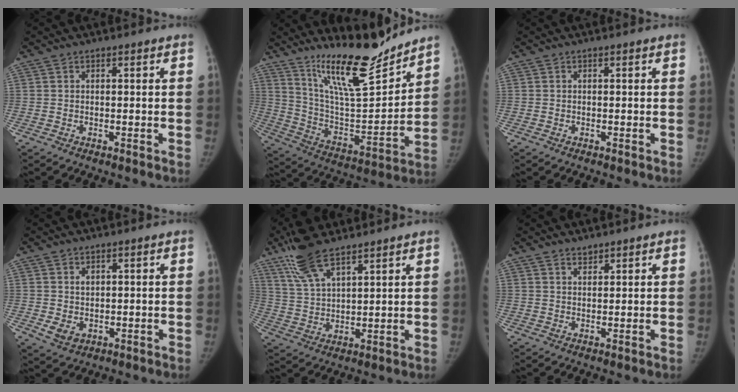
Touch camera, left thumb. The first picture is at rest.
{"total": 19.2, "force": [15.8, 3.8, 10.2], "torque": [-0.130, -0.112, 0.277]}
{"total": 0.0}
{"total": 4.1, "force": [0.4, 3.2, 2.4], "torque": [-0.031, -0.010, 0.020]}
{"total": 11.0, "force": [7.9, 3.5, 6.8], "torque": [-0.129, -0.026, 0.162]}
{"total": 1.7, "force": [1.5, 0.6, 0.4], "torque": [0.001, -0.011, 0.026]}